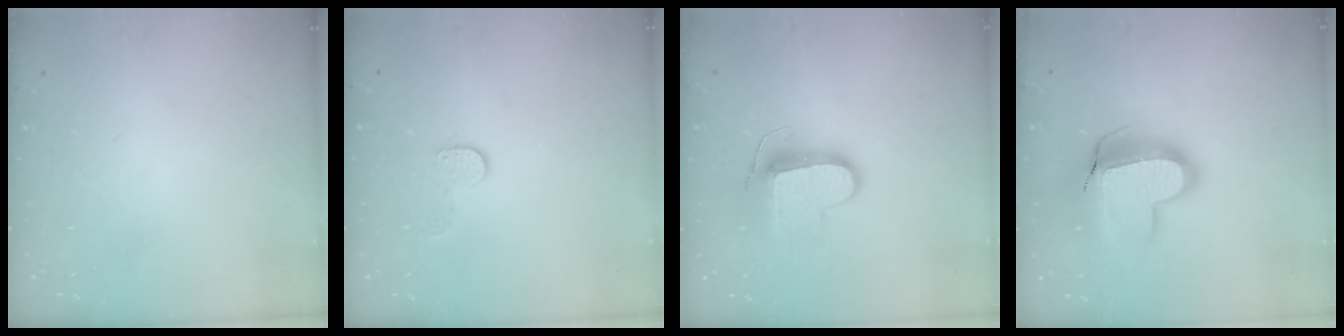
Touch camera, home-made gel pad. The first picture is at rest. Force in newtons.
{"total": 5.6, "press": 5.6, "slide": 0.4}
{"total": 9.4, "press": 9.3, "slide": 1.3}
{"total": 17.3, "press": 17.2, "slide": 1.3}